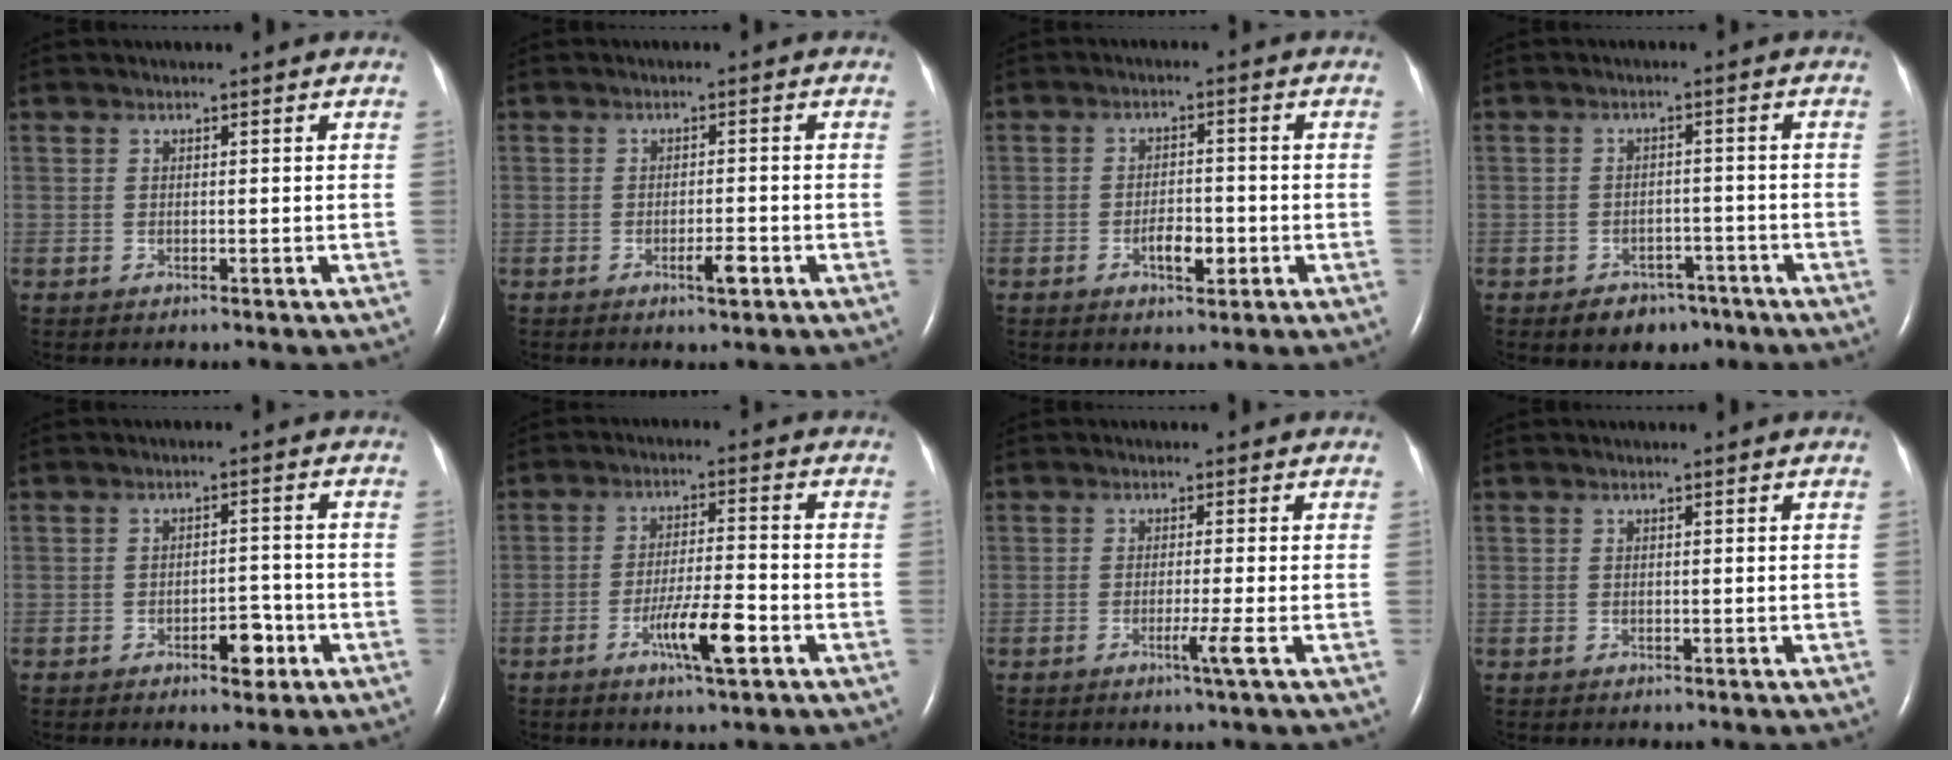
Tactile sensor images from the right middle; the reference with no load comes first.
{"total": 2.5, "force": [-1.3, 0.4, 2.1], "torque": [-0.035, -0.001, -0.019]}
{"total": 3.8, "force": [-1.5, 1.5, 3.2], "torque": [-0.056, 0.004, -0.022]}
{"total": 4.8, "force": [-3.3, 3.2, 1.5], "torque": [-0.022, 0.009, -0.040]}
{"total": 4.0, "force": [-2.1, 1.7, 2.9], "torque": [-0.039, 0.005, -0.027]}
{"total": 7.0, "force": [-3.3, 0.4, 6.1], "torque": [-0.115, -0.007, -0.058]}
{"total": 2.4, "force": [-1.0, -1.0, 1.9], "torque": [-0.035, -0.006, -0.019]}
{"total": 0.0}